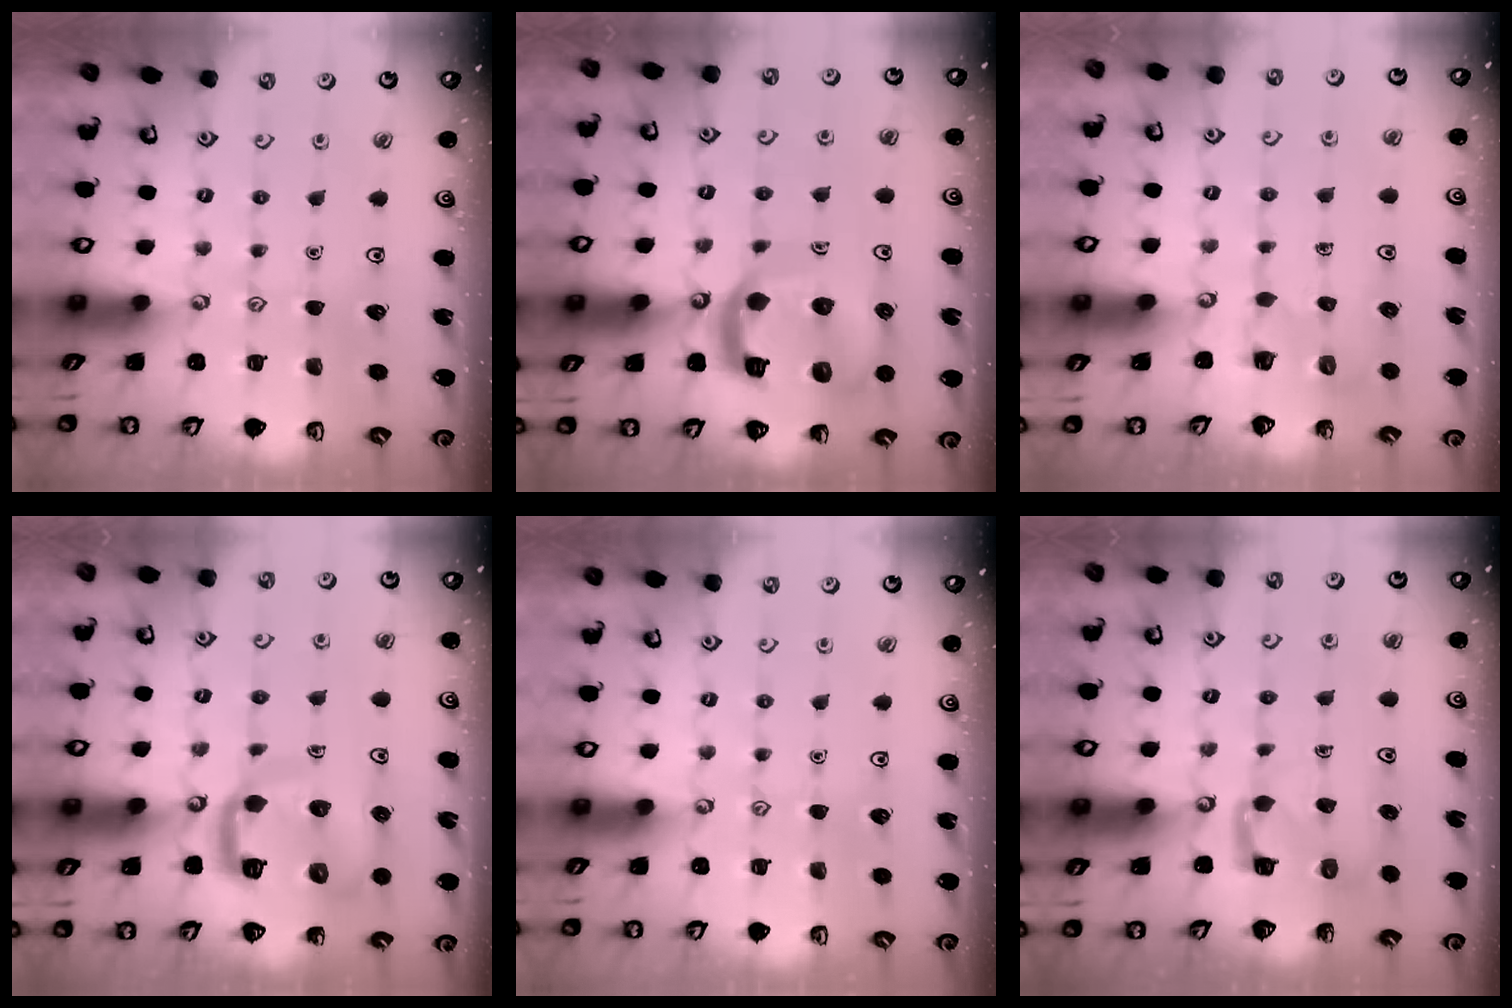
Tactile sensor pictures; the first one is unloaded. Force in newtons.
{"total": 15.6, "press": 15.4, "slide": 1.9}
{"total": 2.6, "press": 2.6, "slide": 0.3}
{"total": 11.9, "press": 11.9, "slide": 1.3}
{"total": 0.0}
{"total": 4.2, "press": 4.2, "slide": 0.2}